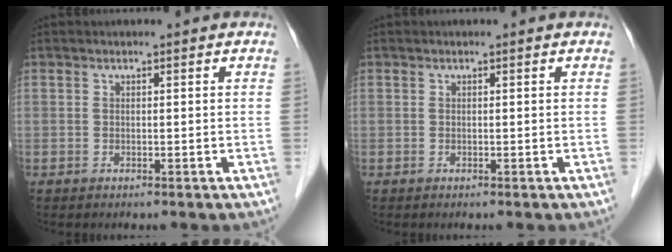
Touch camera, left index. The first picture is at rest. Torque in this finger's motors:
{"motor_torque": [0.26, -0.34, 0.05, 0.00]}